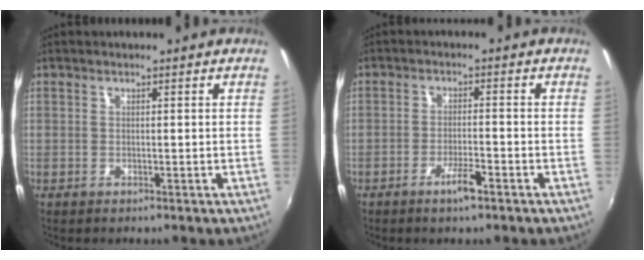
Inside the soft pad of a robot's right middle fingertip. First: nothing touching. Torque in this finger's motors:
{"motor_torque": [0.01, 0.00, 0.05, 0.02]}